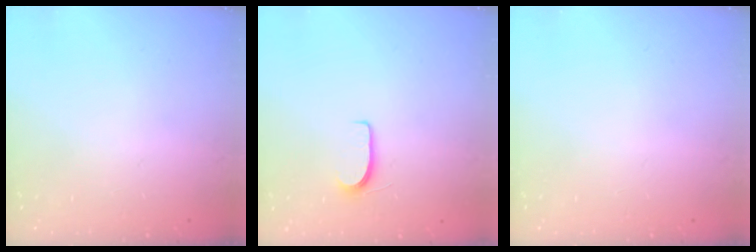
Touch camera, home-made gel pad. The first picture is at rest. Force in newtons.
{"total": 5.4, "press": 5.4, "slide": 0.6}
{"total": 0.0}